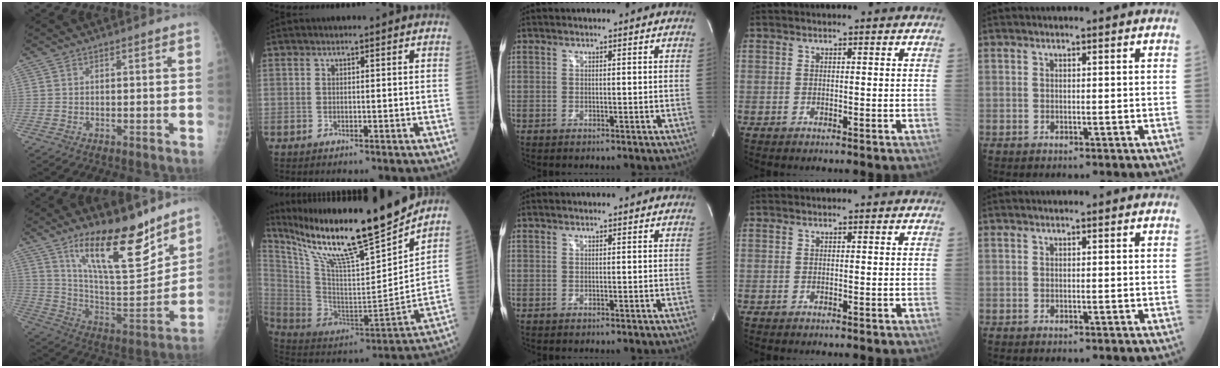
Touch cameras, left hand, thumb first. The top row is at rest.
{"thumb": {"total": 21.5, "force": [14.5, 7.0, 14.3], "torque": [-0.194, -0.092, 0.249]}, "index": {"total": 22.5, "force": [18.7, 0.6, 12.5], "torque": [-0.232, -0.023, 0.324]}}